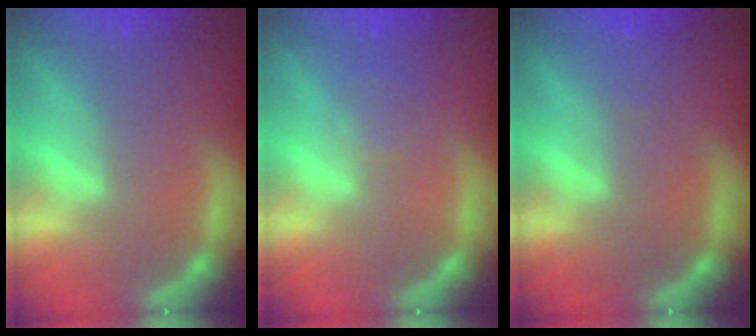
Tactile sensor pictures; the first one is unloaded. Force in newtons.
{"total": 1.5}
{"total": 1.0}